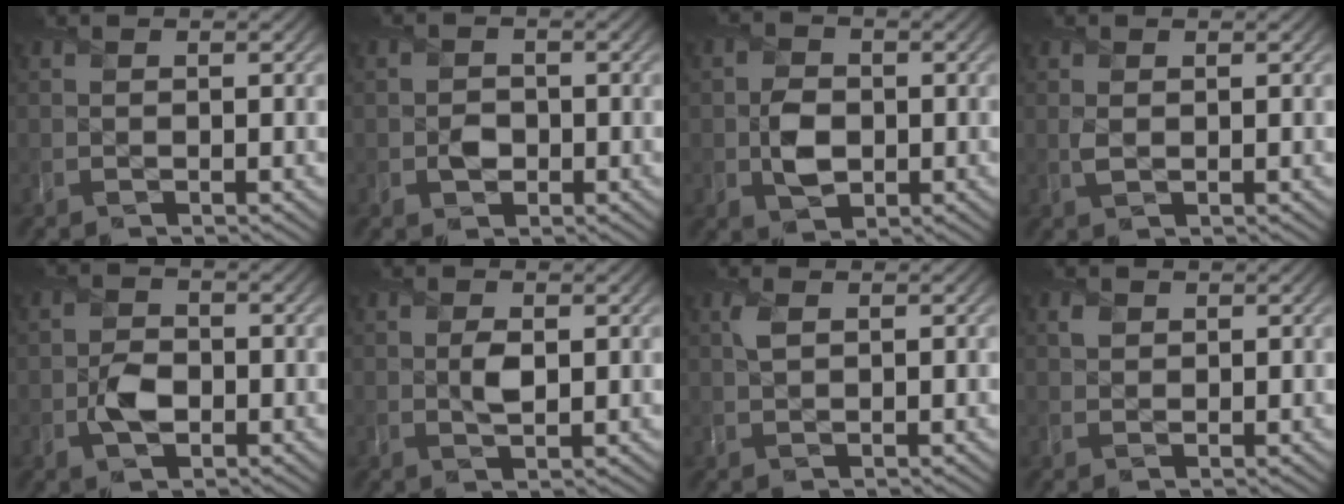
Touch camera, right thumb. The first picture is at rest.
{"total": 2.0, "force": [-0.6, 1.7, 0.8], "torque": [-0.014, -0.003, -0.012]}
{"total": 3.9, "force": [-0.5, 3.0, 2.4], "torque": [-0.049, 0.000, -0.012]}
{"total": 1.0, "force": [0.2, 0.7, 0.7], "torque": [-0.019, -0.001, 0.007]}
{"total": 3.6, "force": [-1.2, 2.5, 2.4], "torque": [-0.049, 0.000, -0.025]}
{"total": 2.4, "force": [0.3, 1.3, 2.0], "torque": [-0.041, -0.003, 0.007]}
{"total": 1.5, "force": [0.6, 0.7, 1.2], "torque": [-0.033, 0.001, 0.013]}
{"total": 1.1, "force": [0.7, 0.8, 0.2], "torque": [-0.004, 0.001, 0.014]}